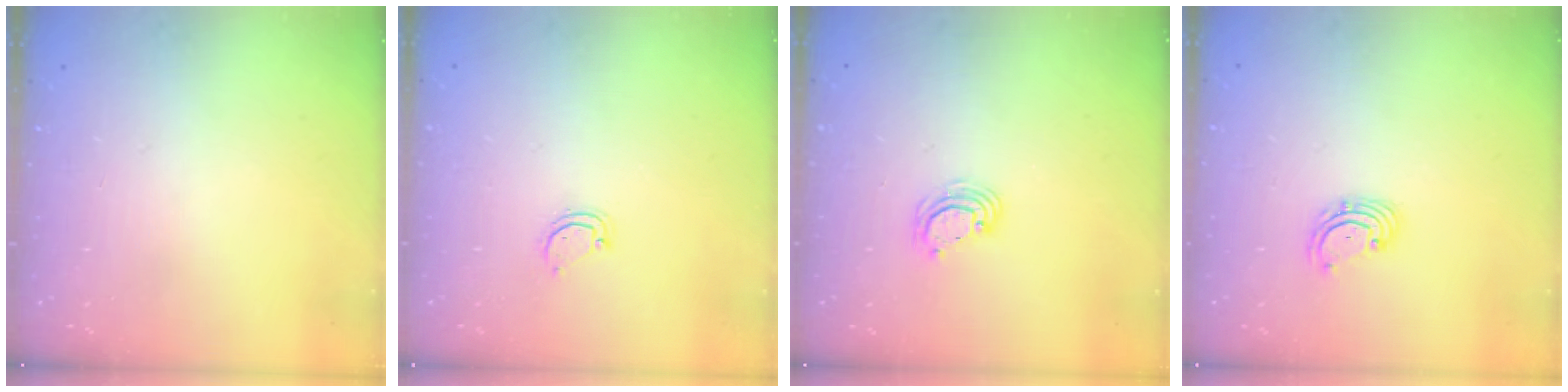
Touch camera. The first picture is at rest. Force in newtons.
{"total": 3.0, "press": 3.0, "slide": 0.2}
{"total": 4.4, "press": 4.4, "slide": 0.2}
{"total": 2.7, "press": 2.7, "slide": 0.6}